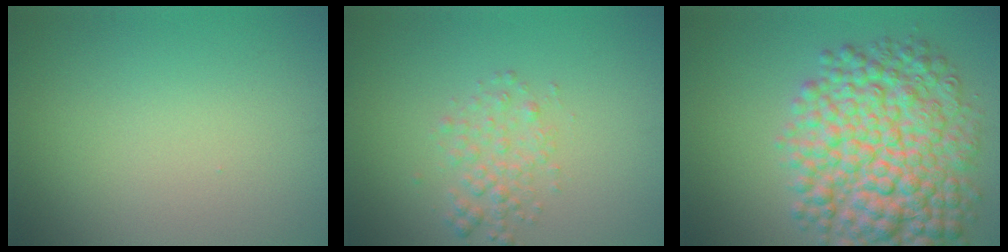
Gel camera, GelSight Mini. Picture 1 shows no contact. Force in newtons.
{"total": 2.2, "press": 2.2, "slide": 0.1}
{"total": 10.5, "press": 10.5, "slide": 0.1}